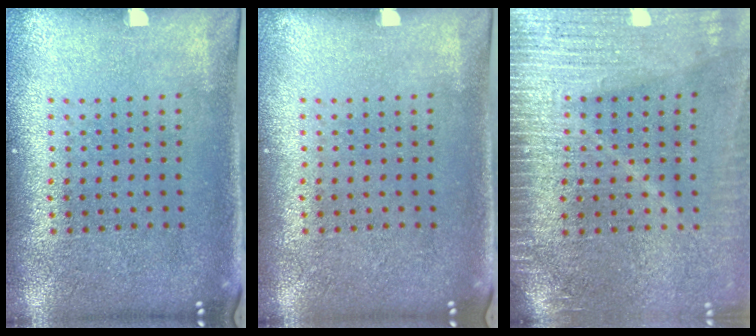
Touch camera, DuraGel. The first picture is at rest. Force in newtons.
{"total": 0.0}
{"total": 3.9, "press": 3.4, "slide": 1.9}